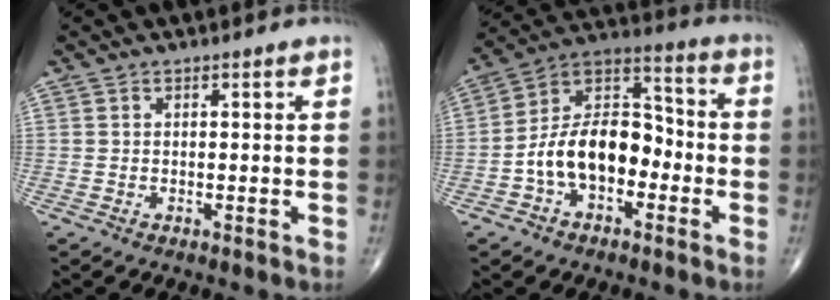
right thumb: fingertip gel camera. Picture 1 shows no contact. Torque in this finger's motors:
{"motor_torque": [1.46, 1.45, 1.16, -0.28, 0.21]}